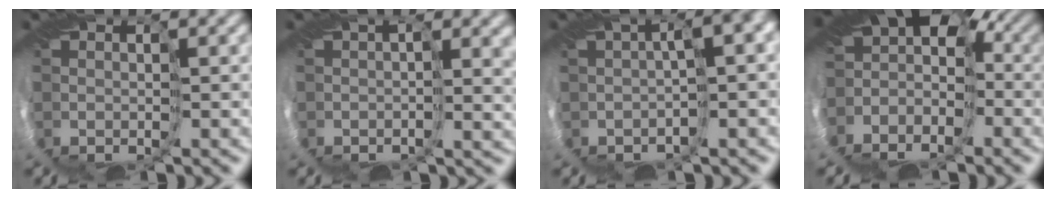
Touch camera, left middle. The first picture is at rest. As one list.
[{"total": 5.4, "force": [1.7, 2.5, 4.4], "torque": [-0.064, 0.003, 0.034]}, {"total": 6.9, "force": [-0.7, 2.9, 6.2], "torque": [-0.074, 0.018, -0.003]}, {"total": 10.5, "force": [-4.8, 7.1, 6.1], "torque": [-0.109, 0.003, -0.069]}]